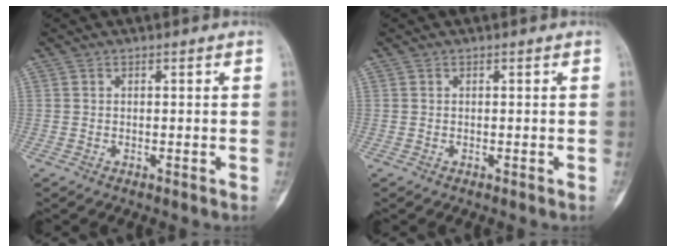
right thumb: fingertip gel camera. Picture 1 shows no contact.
{"total": 0.0}